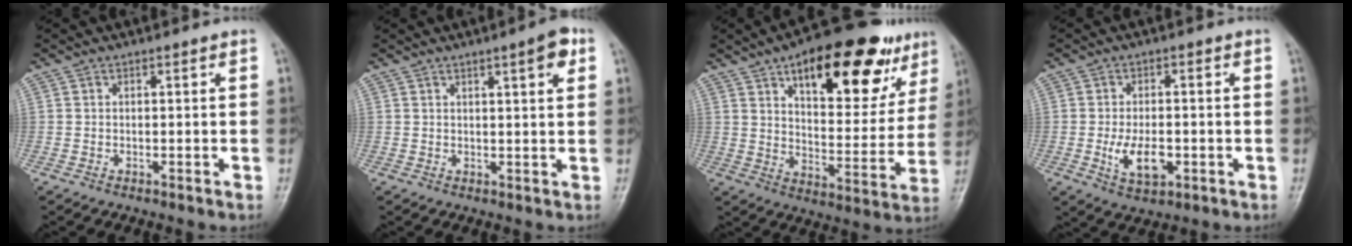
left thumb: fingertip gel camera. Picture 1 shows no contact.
{"total": 4.7, "force": [2.3, 0.9, 3.9], "torque": [-0.046, -0.007, 0.031]}
{"total": 24.3, "force": [13.4, 10.4, 17.4], "torque": [-0.198, -0.031, 0.201]}
{"total": 7.1, "force": [-1.8, 4.0, 5.6], "torque": [-0.092, 0.001, -0.026]}